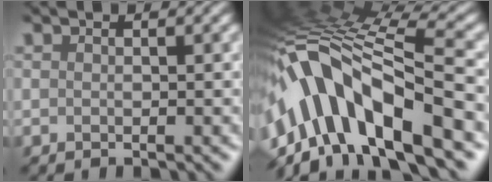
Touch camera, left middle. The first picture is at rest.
{"total": 12.6, "force": [-4.3, 4.8, 10.8], "torque": [-0.194, 0.023, -0.068]}